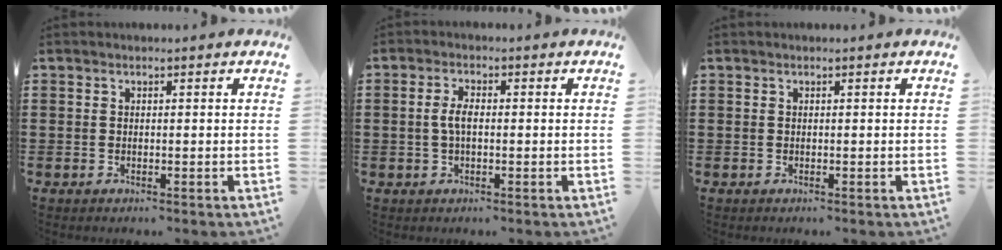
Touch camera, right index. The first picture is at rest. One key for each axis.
{"total": 3.2, "fx": -0.2, "fy": 1.3, "fz": 2.9, "tx": -0.063, "ty": 0.000, "tz": -0.006}
{"total": 0.0}